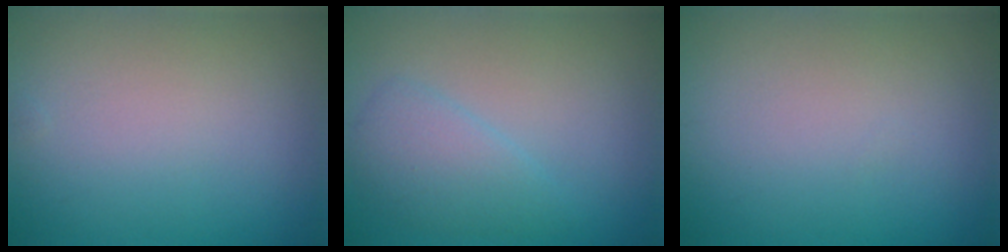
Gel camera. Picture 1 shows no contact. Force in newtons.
{"total": 2.7, "press": 2.7, "slide": 0.2}
{"total": 0.0}